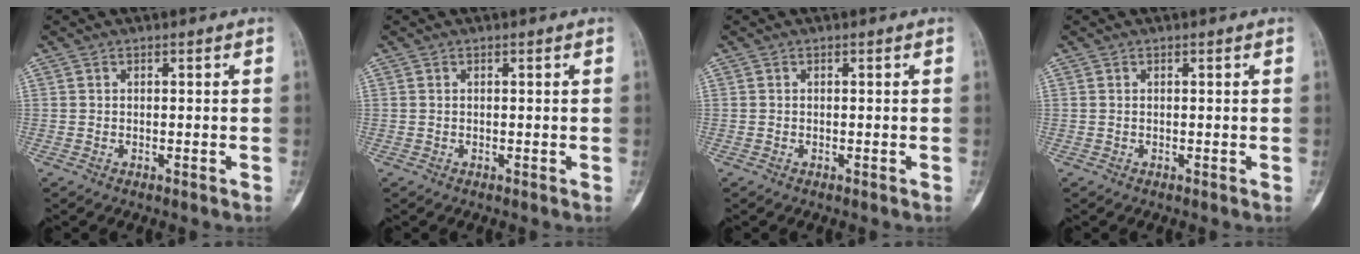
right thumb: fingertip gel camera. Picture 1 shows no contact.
{"total": 0.0}
{"total": 0.0}
{"total": 0.0}